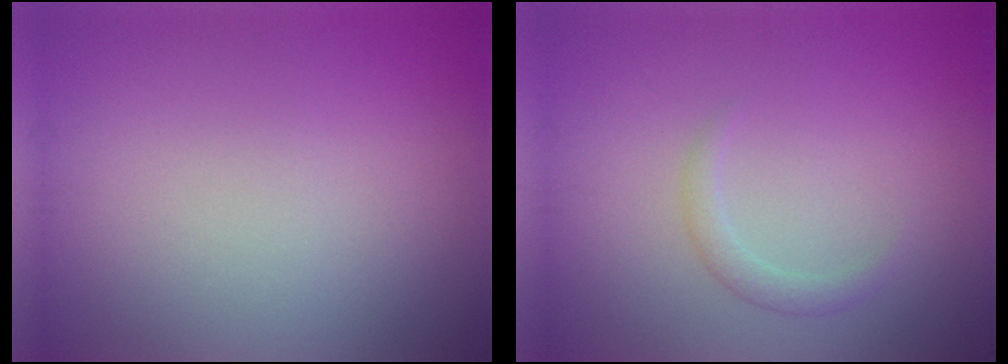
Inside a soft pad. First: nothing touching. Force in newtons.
{"total": 1.4, "press": 1.4, "slide": 0.1}